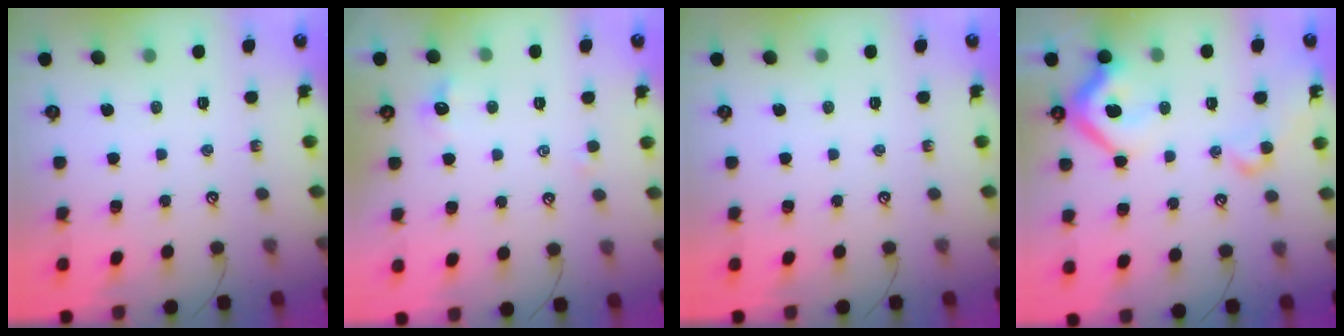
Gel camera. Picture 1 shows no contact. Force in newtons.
{"total": 0.7, "press": 0.1, "slide": 0.7}
{"total": 0.0}
{"total": 14.4, "press": 14.2, "slide": 2.0}